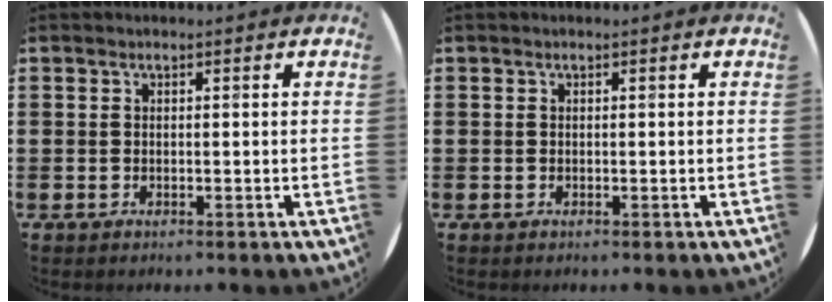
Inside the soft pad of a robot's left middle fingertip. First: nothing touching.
{"total": 0.0}